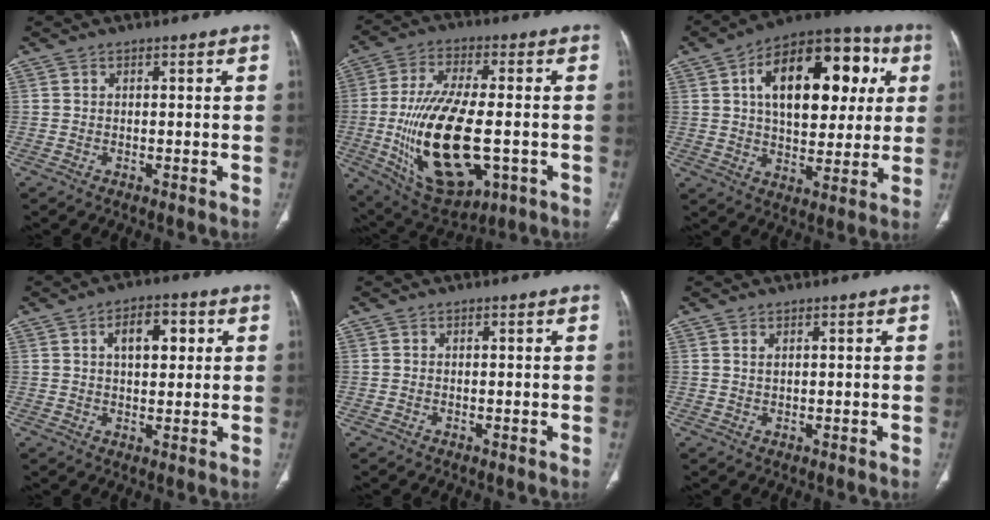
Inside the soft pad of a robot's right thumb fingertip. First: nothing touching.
{"total": 22.1, "force": [-3.9, 10.1, 19.3], "torque": [-0.371, -0.004, -0.042]}
{"total": 23.2, "force": [6.2, 12.8, 18.4], "torque": [-0.235, 0.013, 0.087]}
{"total": 7.6, "force": [2.3, 4.1, 6.0], "torque": [-0.070, 0.004, 0.035]}
{"total": 0.0}
{"total": 1.1, "force": [0.7, 0.4, 0.8], "torque": [-0.017, -0.001, 0.017]}